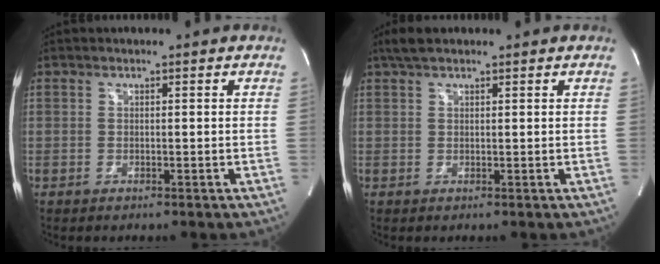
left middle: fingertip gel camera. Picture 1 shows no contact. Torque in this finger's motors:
{"motor_torque": [0.11, -0.03, -0.13, -0.02]}